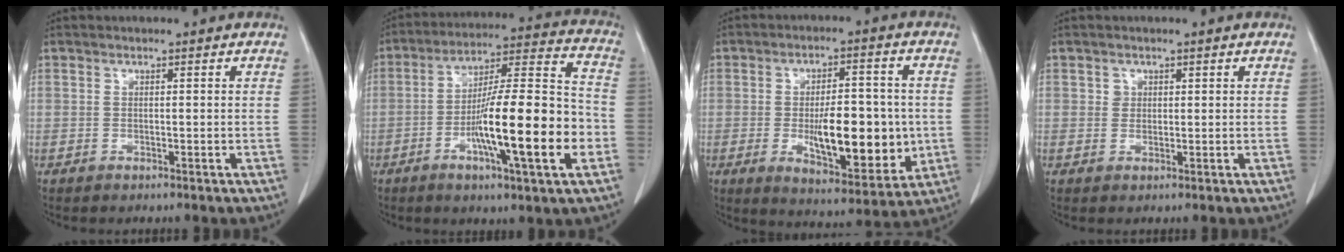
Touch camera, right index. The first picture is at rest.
{"total": 18.9, "force": [-5.4, 1.6, 18.0], "torque": [-0.293, 0.002, -0.082]}
{"total": 14.4, "force": [-1.6, 5.3, 13.3], "torque": [-0.199, -0.005, -0.014]}
{"total": 1.3, "force": [0.6, 1.2, 0.2], "torque": [0.009, 0.001, 0.009]}